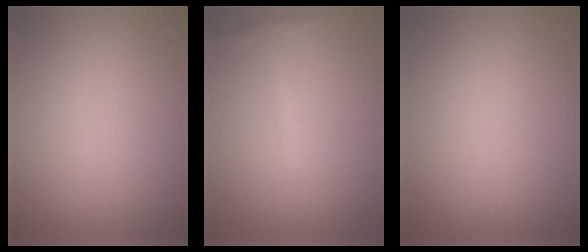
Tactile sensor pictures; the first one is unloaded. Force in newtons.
{"total": 1.5, "press": 1.5, "slide": 0.0}
{"total": 0.0}